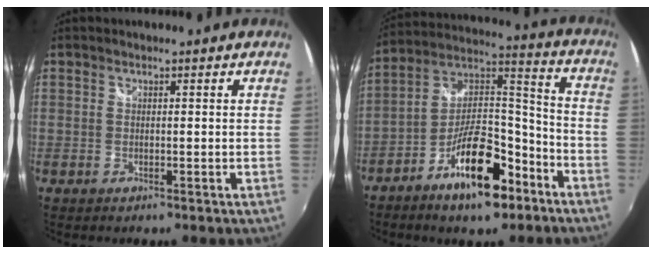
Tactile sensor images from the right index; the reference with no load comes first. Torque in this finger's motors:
{"motor_torque": [0.72, -0.81, 0.29, 0.00]}